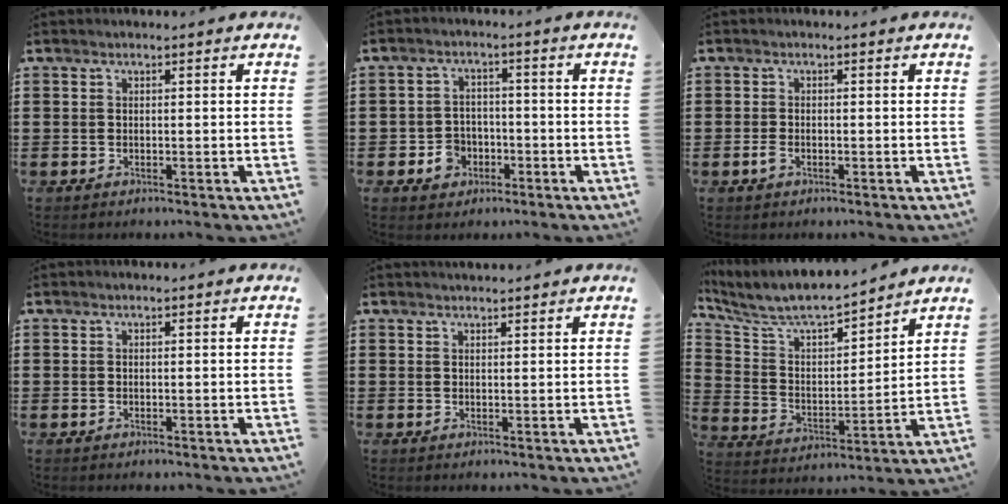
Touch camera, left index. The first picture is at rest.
{"total": 4.3, "force": [-2.2, 3.4, 1.5], "torque": [-0.033, 0.008, -0.041]}
{"total": 1.7, "force": [-0.7, 0.9, 1.3], "torque": [-0.040, -0.006, -0.017]}
{"total": 0.0}
{"total": 1.0, "force": [1.0, 0.0, 0.1], "torque": [-0.003, -0.001, 0.021]}
{"total": 7.2, "force": [6.5, 1.3, 2.7], "torque": [-0.083, -0.041, 0.109]}